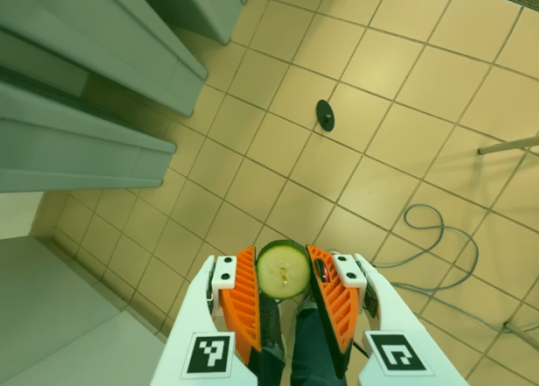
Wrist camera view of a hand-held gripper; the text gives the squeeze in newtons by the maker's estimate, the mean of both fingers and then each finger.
{"total": 8.2, "left": 7.6, "right": 8.8}